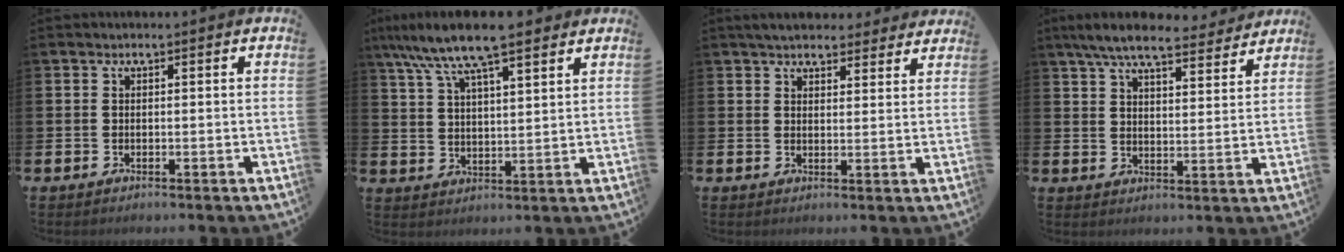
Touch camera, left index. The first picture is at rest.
{"total": 10.3, "force": [8.7, 1.9, 5.1], "torque": [-0.119, -0.024, 0.158]}
{"total": 4.7, "force": [4.4, 1.3, 0.7], "torque": [-0.019, -0.019, 0.080]}
{"total": 7.9, "force": [7.2, 1.5, 2.9], "torque": [-0.065, -0.038, 0.126]}